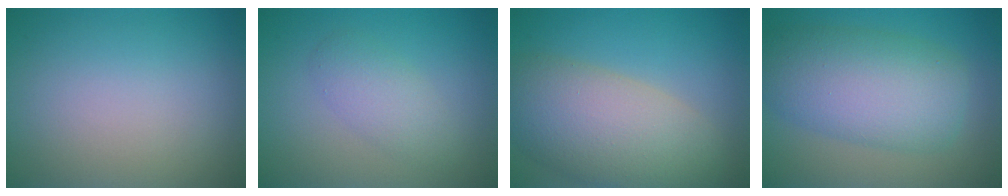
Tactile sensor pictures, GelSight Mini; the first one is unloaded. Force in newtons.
{"total": 2.6, "press": 2.6, "slide": 0.2}
{"total": 9.2, "press": 9.2, "slide": 0.6}
{"total": 8.4, "press": 8.4, "slide": 0.2}